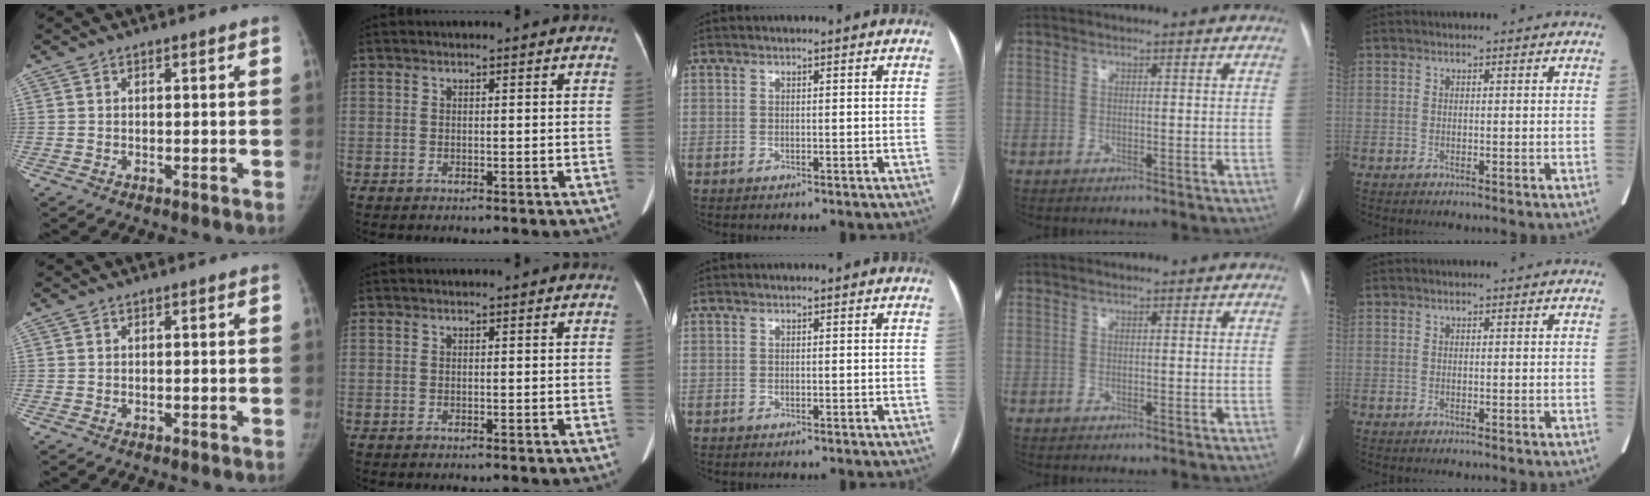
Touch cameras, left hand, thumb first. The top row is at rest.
{}